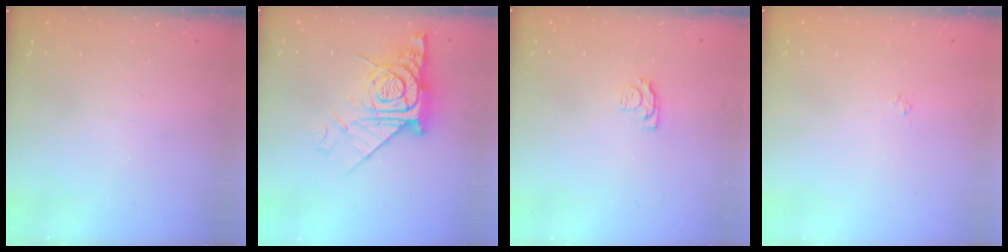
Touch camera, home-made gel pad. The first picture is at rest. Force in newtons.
{"total": 13.8, "press": 13.7, "slide": 1.5}
{"total": 3.9, "press": 3.9, "slide": 0.5}
{"total": 2.4, "press": 2.3, "slide": 0.5}